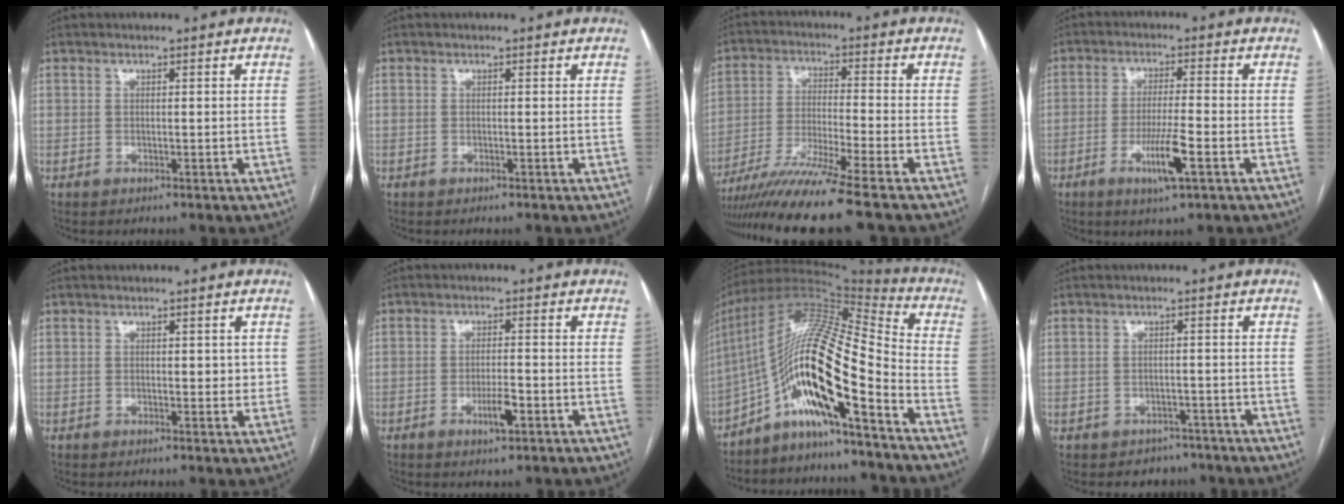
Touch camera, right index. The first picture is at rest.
{"total": 0.0}
{"total": 13.0, "force": [-10.6, -2.4, 7.0], "torque": [-0.111, -0.035, -0.182]}
{"total": 6.9, "force": [-2.8, 0.1, 6.2], "torque": [-0.118, -0.013, -0.049]}
{"total": 2.3, "force": [0.5, 1.3, 1.8], "torque": [-0.017, -0.001, 0.004]}
{"total": 3.5, "force": [-1.5, 0.7, 3.1], "torque": [-0.056, 0.001, -0.023]}
{"total": 17.6, "force": [-8.5, 2.9, 15.2], "torque": [-0.281, 0.027, -0.148]}
{"total": 3.2, "force": [-2.2, 2.3, -0.2], "torque": [0.002, 0.013, -0.033]}